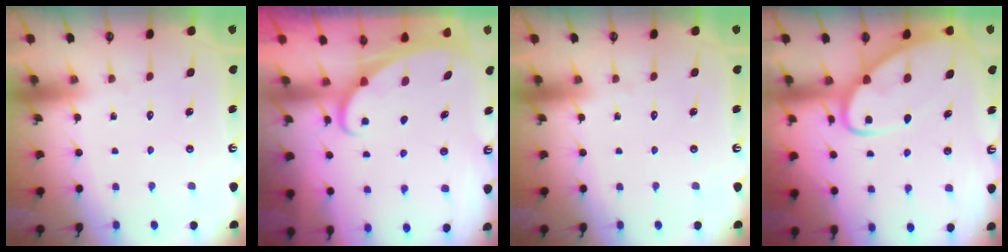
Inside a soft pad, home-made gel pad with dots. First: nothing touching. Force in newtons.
{"total": 1.6, "press": 1.6, "slide": 0.1}
{"total": 0.0}
{"total": 8.6, "press": 8.6, "slide": 0.7}